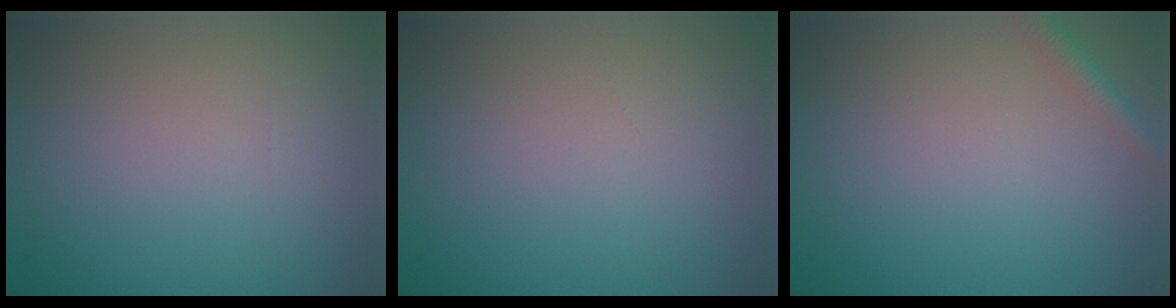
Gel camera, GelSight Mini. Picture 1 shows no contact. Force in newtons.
{"total": 0.0}
{"total": 1.6, "press": 1.6, "slide": 0.1}